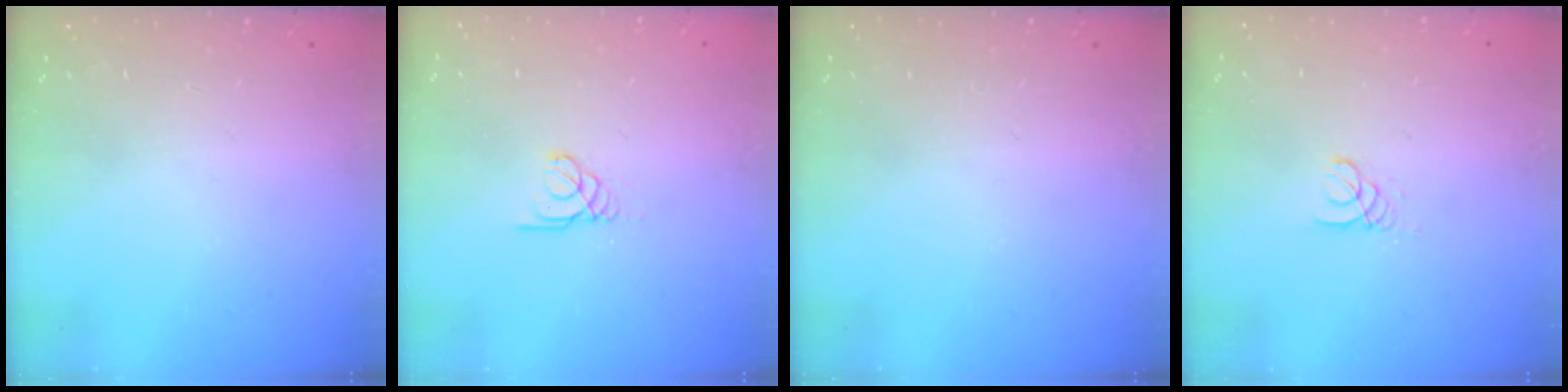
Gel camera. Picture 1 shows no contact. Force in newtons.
{"total": 1.7, "press": 1.7, "slide": 0.2}
{"total": 0.0}
{"total": 1.8, "press": 1.8, "slide": 0.2}